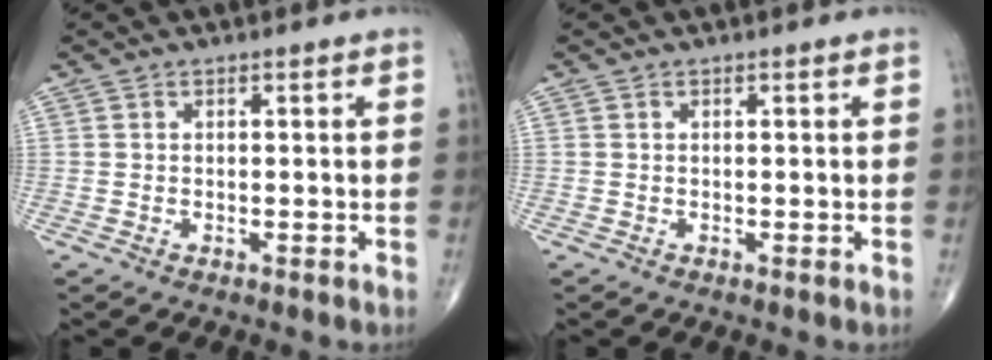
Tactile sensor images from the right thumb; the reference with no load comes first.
{"total": 0.0}